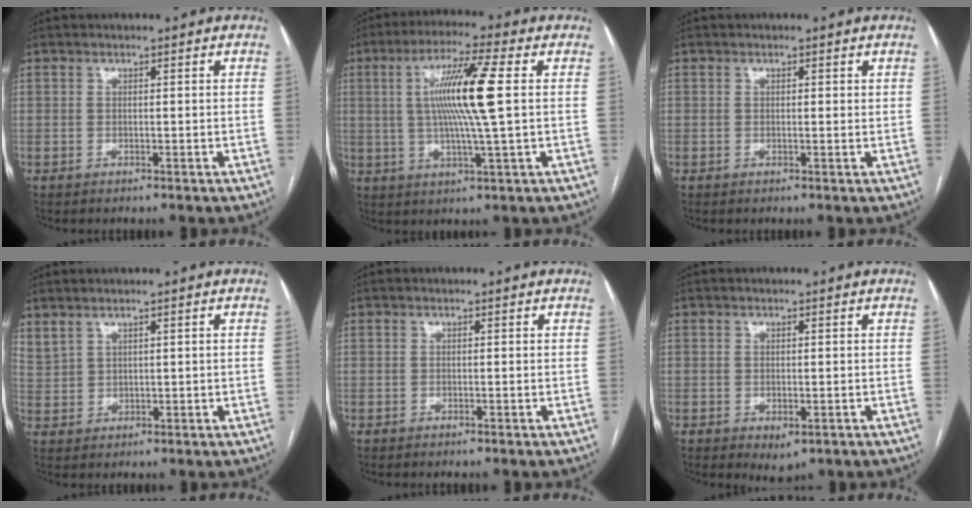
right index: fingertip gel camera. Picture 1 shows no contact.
{"total": 11.8, "force": [1.6, -0.4, 11.7], "torque": [-0.218, 0.004, 0.026]}
{"total": 0.7, "force": [0.3, 0.3, 0.5], "torque": [-0.012, 0.000, 0.003]}
{"total": 3.3, "force": [2.8, 1.3, 1.2], "torque": [-0.033, 0.009, 0.069]}
{"total": 0.0}
{"total": 2.7, "force": [-1.1, 1.3, 2.1], "torque": [-0.028, -0.004, -0.005]}